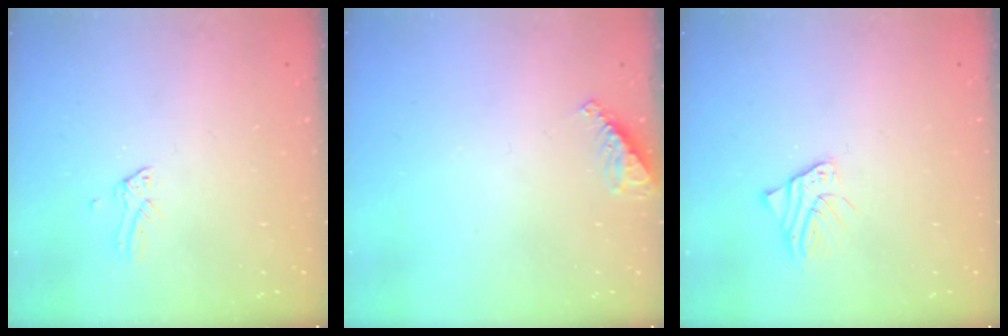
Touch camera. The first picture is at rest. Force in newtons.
{"total": 5.8, "press": 5.8, "slide": 0.8}
{"total": 2.8, "press": 2.8, "slide": 0.2}